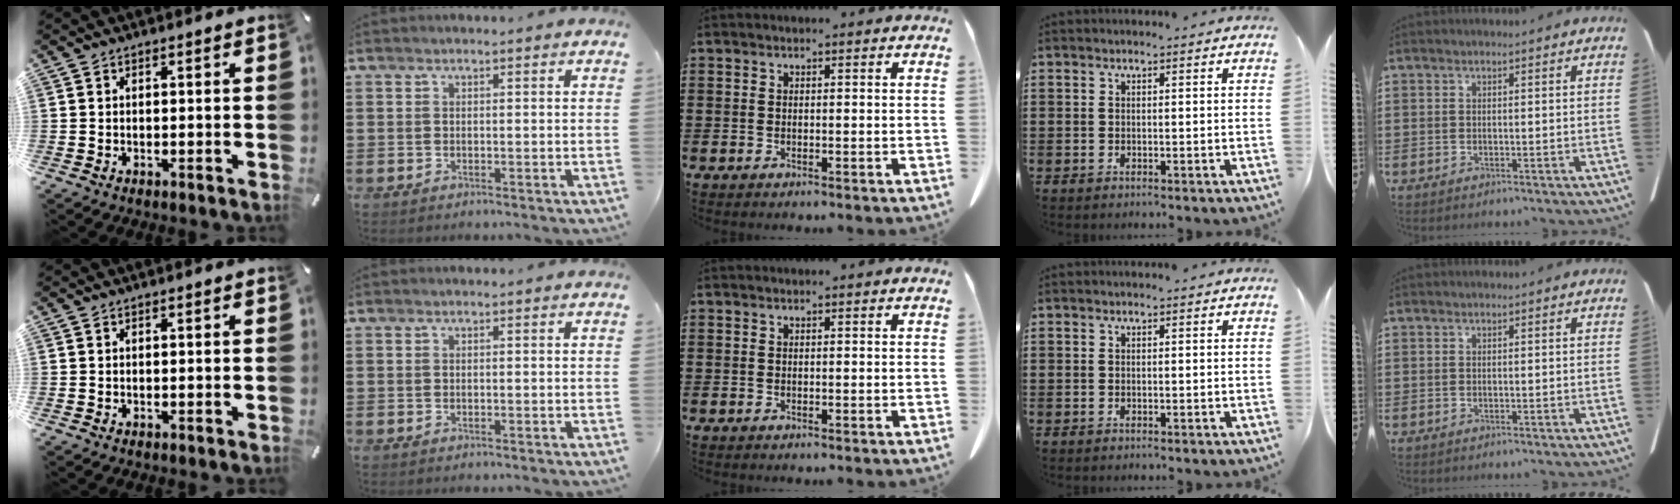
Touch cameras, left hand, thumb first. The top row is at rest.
{}